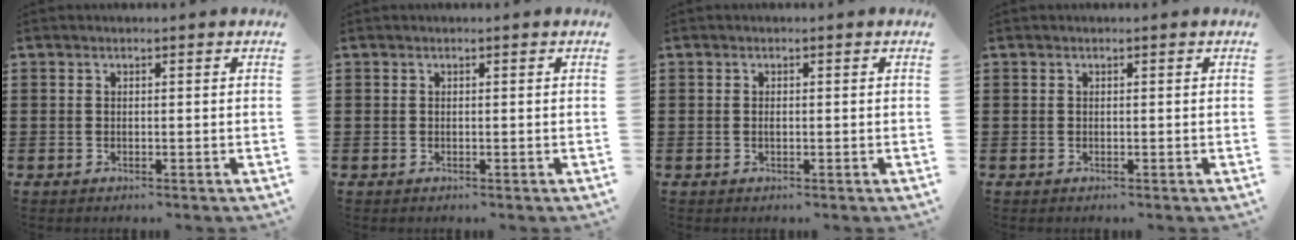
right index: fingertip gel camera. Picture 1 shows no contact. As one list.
[{"total": 0.0}, {"total": 0.6, "force": [-0.1, 0.2, 0.6], "torque": [-0.013, -0.003, -0.001]}, {"total": 0.0}]